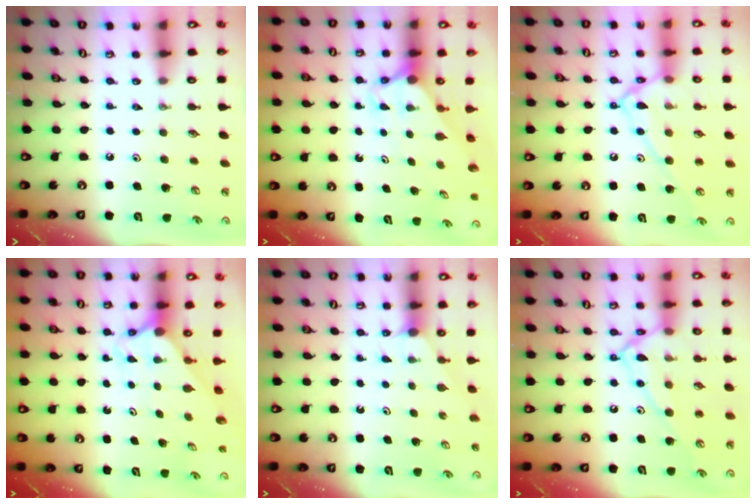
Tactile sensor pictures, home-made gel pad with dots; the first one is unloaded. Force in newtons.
{"total": 2.7, "press": 2.7, "slide": 0.0}
{"total": 14.7, "press": 14.6, "slide": 1.2}
{"total": 2.3, "press": 2.3, "slide": 0.2}
{"total": 1.0, "press": 1.0, "slide": 0.2}
{"total": 14.7, "press": 14.6, "slide": 1.2}